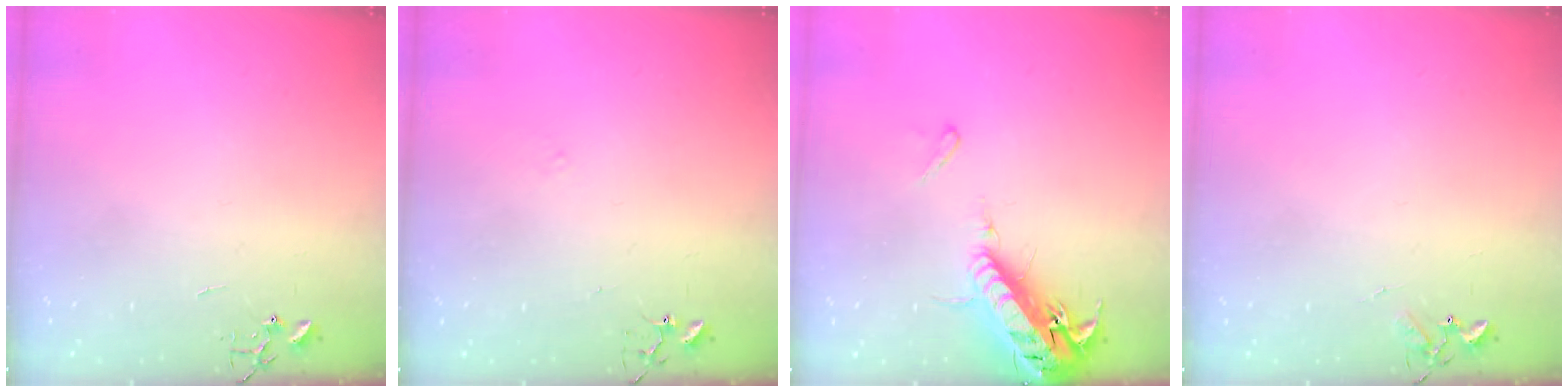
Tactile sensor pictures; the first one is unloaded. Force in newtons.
{"total": 5.7, "press": 5.6, "slide": 0.7}
{"total": 17.4, "press": 16.9, "slide": 4.1}
{"total": 4.5, "press": 4.5, "slide": 0.5}